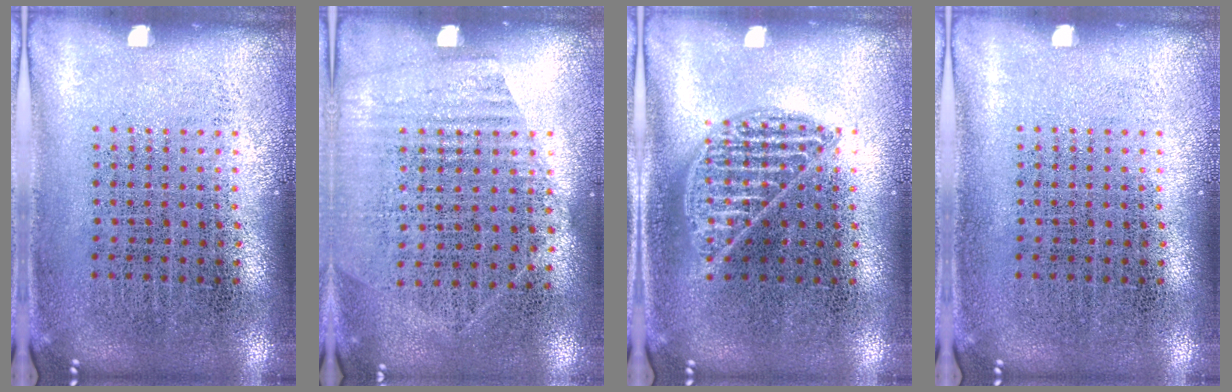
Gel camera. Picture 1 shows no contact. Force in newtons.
{"total": 1.3, "press": 1.1, "slide": 0.7}
{"total": 0.9, "press": 0.9, "slide": 0.0}
{"total": 0.0}